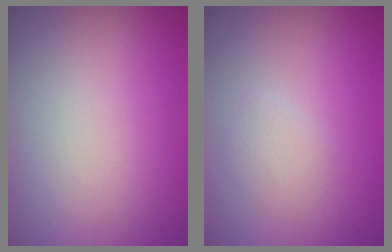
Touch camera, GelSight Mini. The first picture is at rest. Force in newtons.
{"total": 1.1, "press": 1.1, "slide": 0.0}